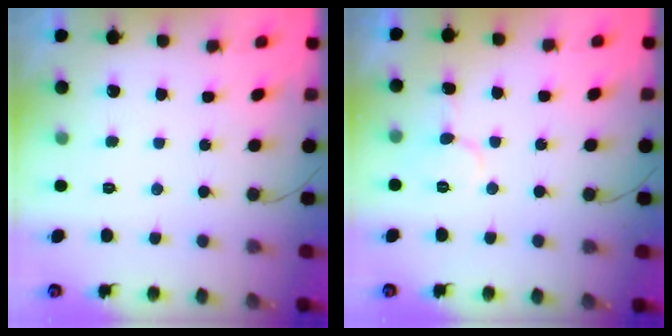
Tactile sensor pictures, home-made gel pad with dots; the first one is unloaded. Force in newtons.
{"total": 7.2, "press": 7.2, "slide": 0.7}